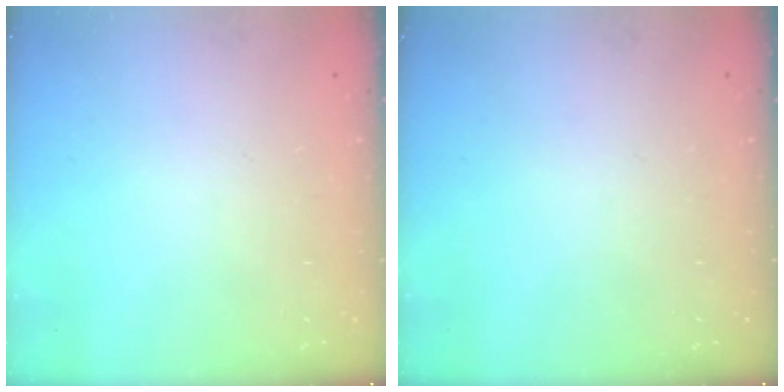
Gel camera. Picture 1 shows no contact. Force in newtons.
{"total": 0.0}